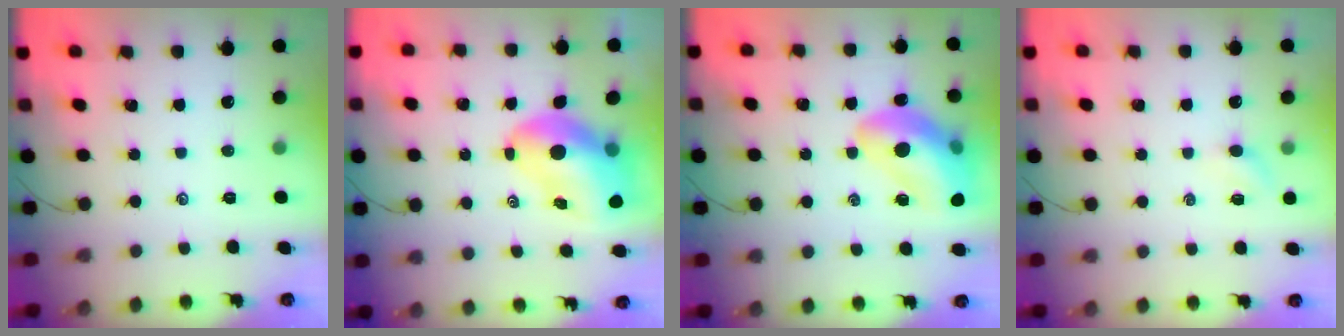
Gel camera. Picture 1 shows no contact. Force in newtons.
{"total": 11.5, "press": 11.0, "slide": 3.4}
{"total": 19.5, "press": 19.2, "slide": 3.5}
{"total": 2.3, "press": 2.2, "slide": 0.8}